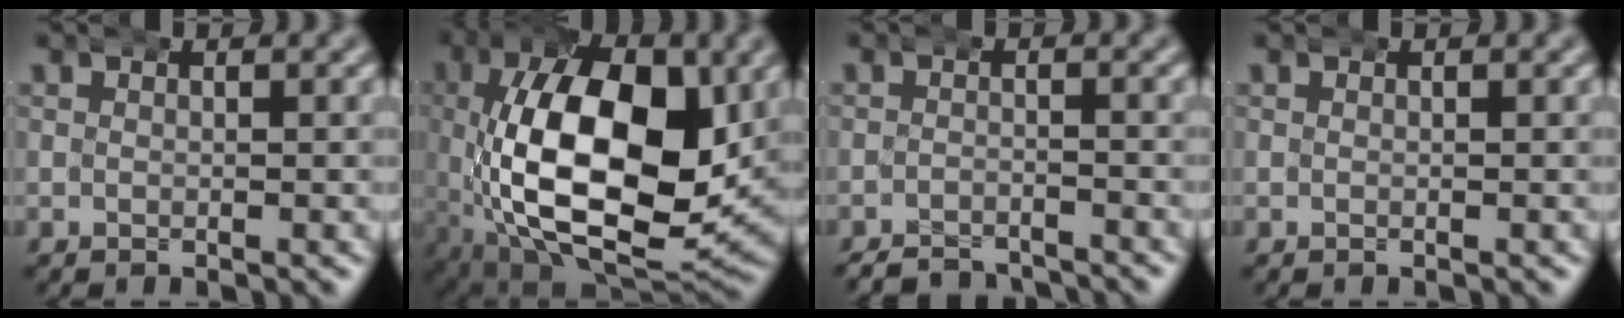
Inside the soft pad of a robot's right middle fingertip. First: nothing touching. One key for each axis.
{"total": 17.6, "fx": -1.9, "fy": 10.4, "fz": 14.0, "tx": -0.254, "ty": -0.053, "tz": -0.007}
{"total": 4.3, "fx": -4.2, "fy": 0.9, "fz": 0.2, "tx": -0.008, "ty": -0.013, "tz": -0.070}
{"total": 0.0}